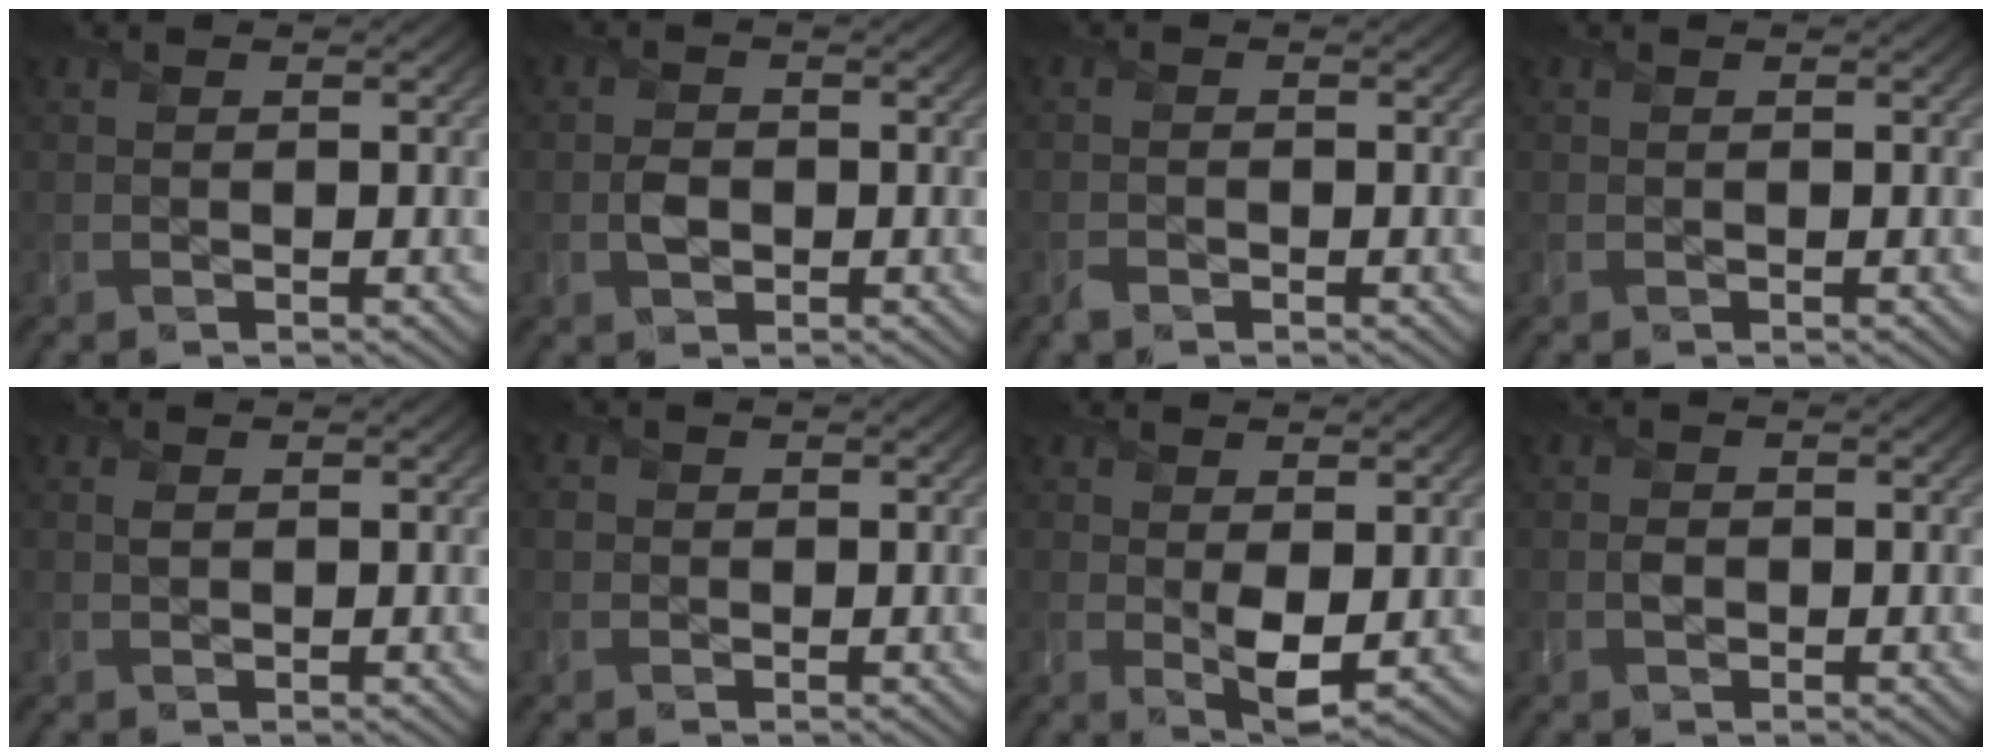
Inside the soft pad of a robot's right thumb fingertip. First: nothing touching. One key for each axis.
{"total": 1.8, "fx": -0.4, "fy": 1.5, "fz": 0.9, "tx": -0.020, "ty": -0.004, "tz": -0.011}
{"total": 1.0, "fx": -0.8, "fy": 0.5, "fz": 0.3, "tx": -0.004, "ty": -0.003, "tz": -0.017}
{"total": 0.0}
{"total": 0.6, "fx": 0.4, "fy": 0.3, "fz": 0.3, "tx": -0.010, "ty": 0.003, "tz": 0.007}
{"total": 1.1, "fx": 0.1, "fy": 1.1, "fz": 0.1, "tx": -0.002, "ty": 0.002, "tz": -0.001}
{"total": 3.0, "fx": 0.5, "fy": 1.4, "fz": 2.7, "tx": -0.056, "ty": -0.009, "tz": 0.014}
{"total": 1.0, "fx": -0.1, "fy": 0.9, "fz": 0.4, "tx": -0.007, "ty": -0.004, "tz": -0.006}